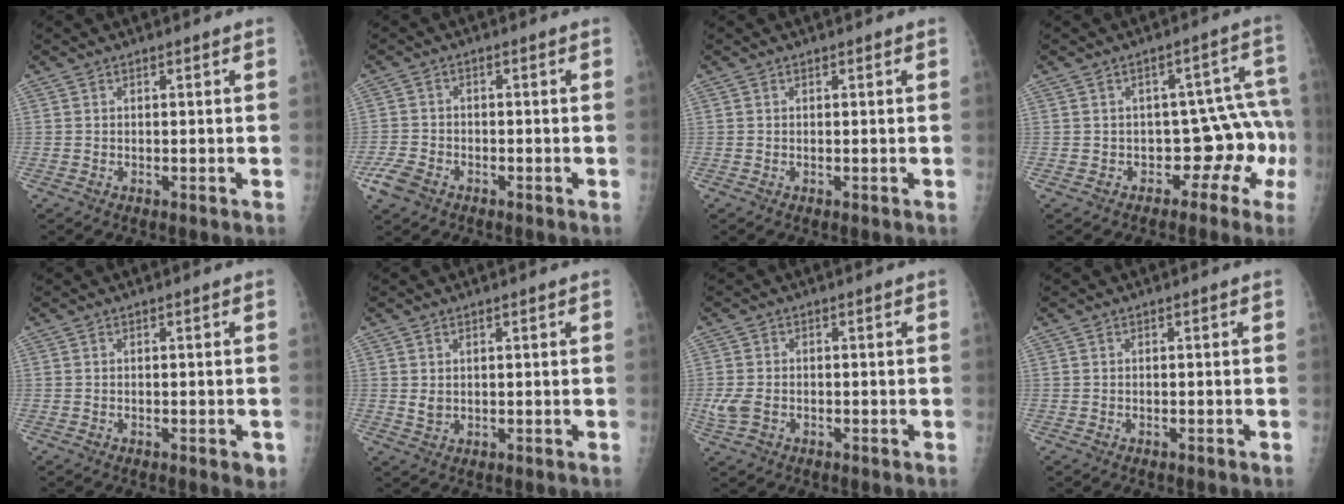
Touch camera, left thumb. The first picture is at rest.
{"total": 4.7, "force": [-2.8, 3.0, 2.3], "torque": [-0.053, 0.009, -0.052]}
{"total": 0.0}
{"total": 8.3, "force": [-3.1, 5.6, 5.2], "torque": [-0.012, 0.056, -0.037]}
{"total": 2.0, "force": [-0.7, 0.8, 1.6], "torque": [-0.012, -0.001, -0.006]}
{"total": 1.7, "force": [0.6, 1.1, 1.2], "torque": [-0.017, -0.007, 0.016]}
{"total": 3.4, "force": [-1.0, 2.4, 2.2], "torque": [-0.057, 0.005, -0.018]}
{"total": 0.0}